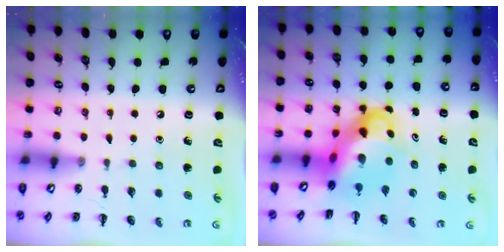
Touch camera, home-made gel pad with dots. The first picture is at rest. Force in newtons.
{"total": 6.4, "press": 6.1, "slide": 2.1}